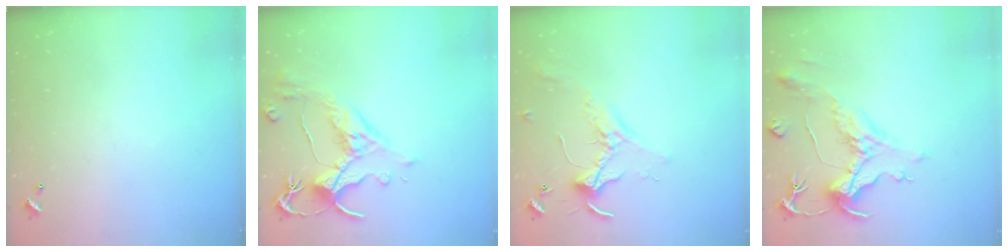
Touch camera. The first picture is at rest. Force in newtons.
{"total": 3.5, "press": 3.2, "slide": 1.5}
{"total": 2.3, "press": 2.3, "slide": 0.5}
{"total": 1.6, "press": 0.0, "slide": 1.6}